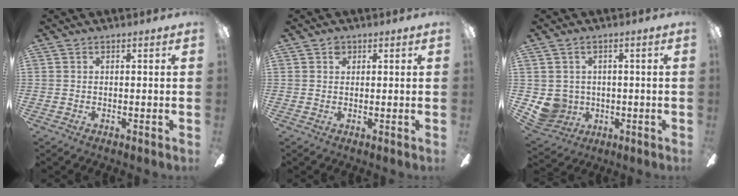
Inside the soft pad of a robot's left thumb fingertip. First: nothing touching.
{"total": 1.6, "force": [0.8, 1.1, 0.6], "torque": [-0.007, 0.000, 0.013]}
{"total": 6.3, "force": [0.0, 6.1, 1.5], "torque": [-0.062, -0.008, 0.004]}